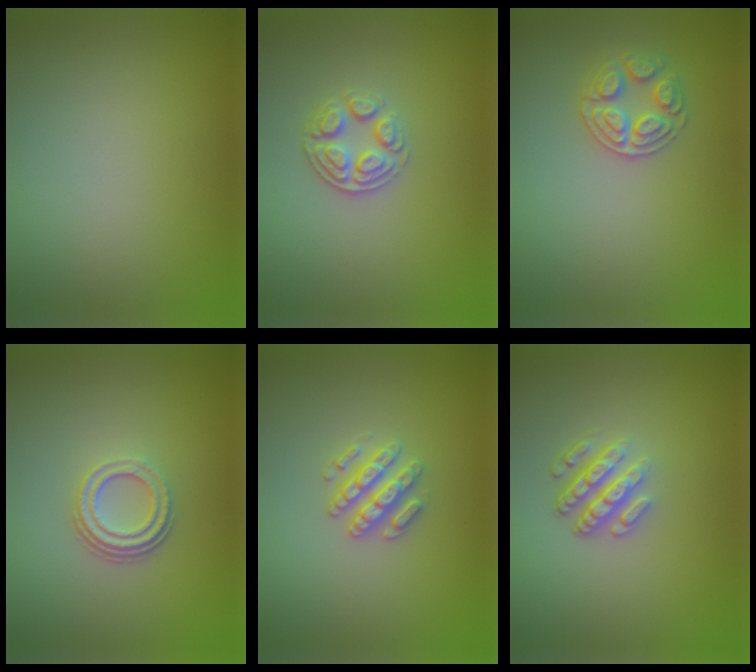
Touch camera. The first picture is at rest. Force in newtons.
{"total": 2.6, "press": 2.5, "slide": 0.9}
{"total": 2.7, "press": 2.7, "slide": 0.3}
{"total": 3.2, "press": 2.3, "slide": 2.2}
{"total": 2.6, "press": 2.5, "slide": 0.4}
{"total": 3.6, "press": 2.6, "slide": 2.5}